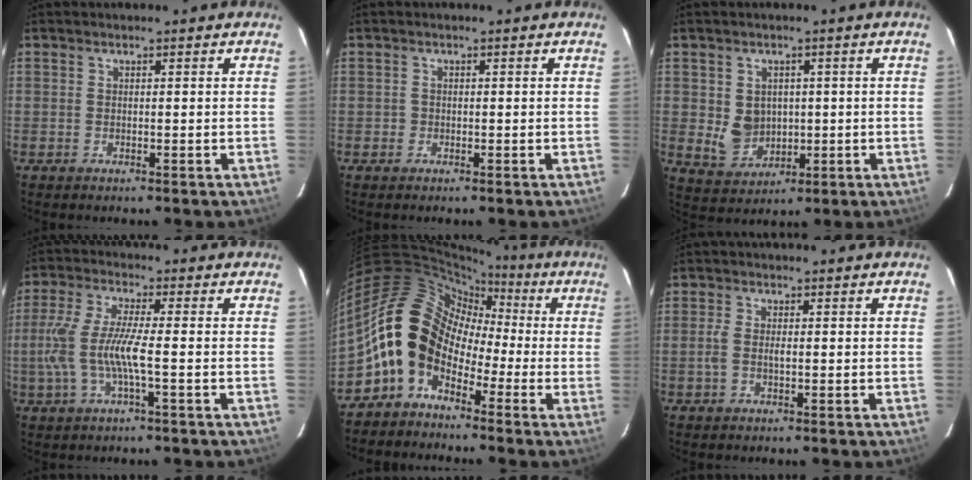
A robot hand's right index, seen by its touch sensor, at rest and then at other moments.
{"total": 0.8, "force": [-0.3, 0.7, 0.0], "torque": [0.004, 0.000, -0.004]}
{"total": 6.2, "force": [0.2, 5.5, 2.8], "torque": [-0.059, 0.001, 0.023]}
{"total": 9.4, "force": [-1.9, 0.7, 9.1], "torque": [-0.197, -0.004, -0.033]}
{"total": 13.6, "force": [-4.4, 10.7, 7.1], "torque": [-0.136, 0.027, -0.100]}
{"total": 2.4, "force": [-0.4, 0.8, 2.3], "torque": [-0.050, 0.000, -0.008]}